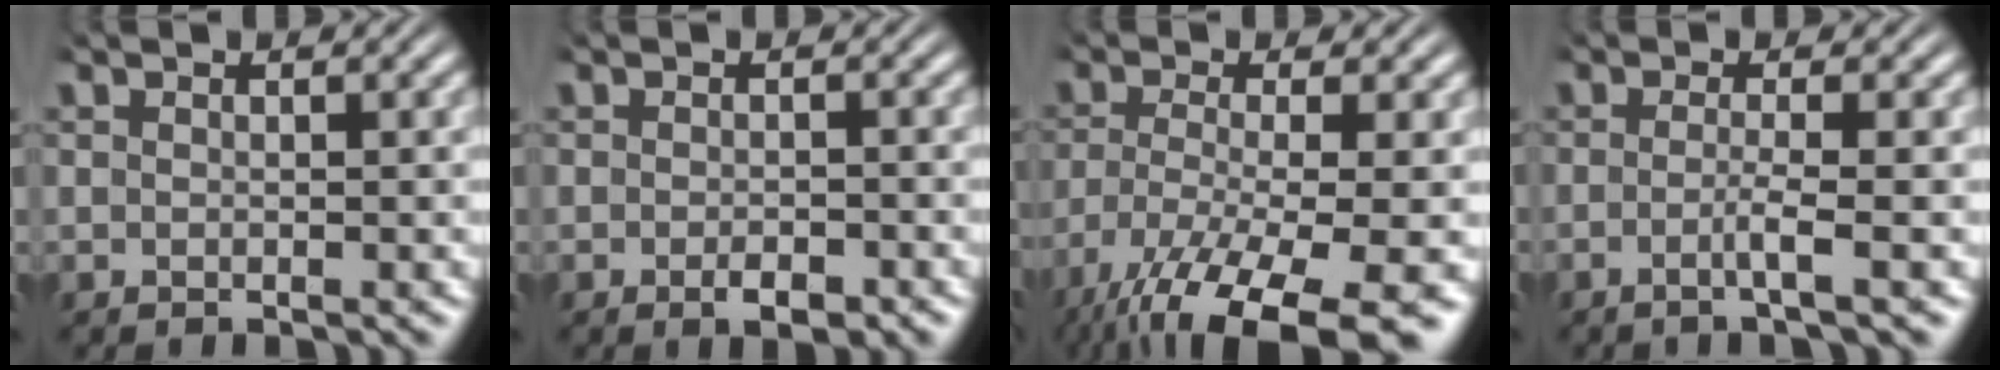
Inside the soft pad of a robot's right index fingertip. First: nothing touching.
{"total": 1.7, "force": [-1.2, 0.6, 1.1], "torque": [-0.016, 0.001, -0.021]}
{"total": 9.5, "force": [-5.2, 3.8, 7.0], "torque": [-0.137, -0.058, -0.055]}
{"total": 2.4, "force": [-1.1, -0.6, 2.0], "torque": [-0.048, -0.011, -0.020]}